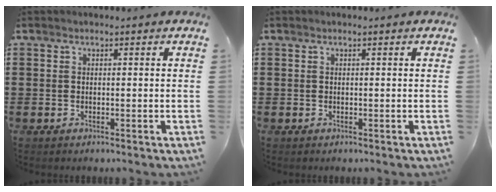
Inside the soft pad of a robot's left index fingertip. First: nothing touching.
{"total": 0.0}